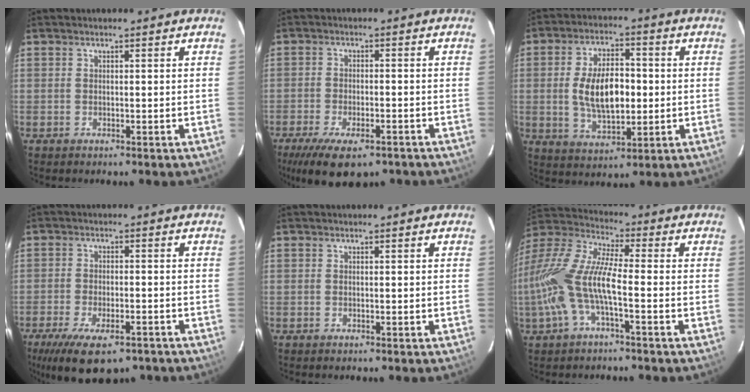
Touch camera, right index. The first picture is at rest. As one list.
[{"total": 12.8, "force": [-8.7, 5.0, 7.9], "torque": [-0.171, -0.034, -0.137]}, {"total": 12.1, "force": [-0.3, 6.1, 10.4], "torque": [-0.196, 0.005, 0.002]}, {"total": 13.9, "force": [-9.3, 5.5, 8.7], "torque": [-0.182, -0.033, -0.144]}, {"total": 0.0}, {"total": 15.8, "force": [-3.4, 4.6, 14.8], "torque": [-0.297, -0.003, -0.070]}]